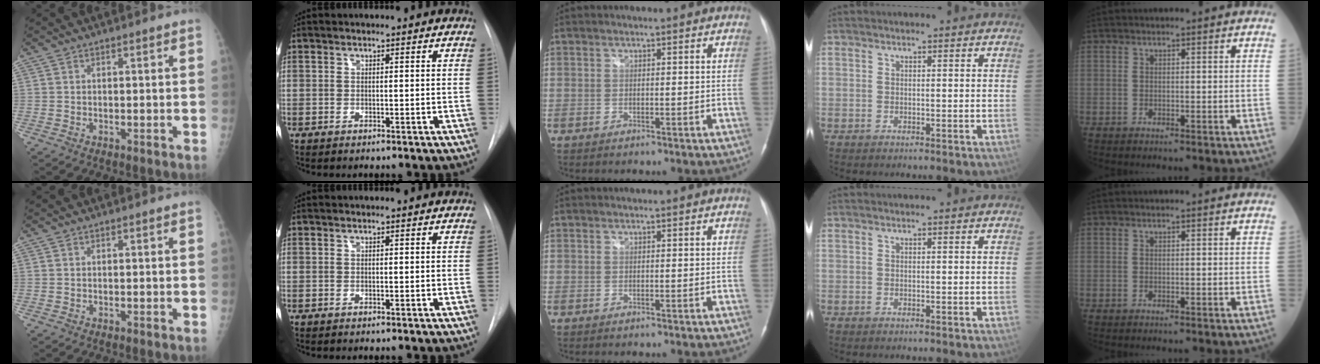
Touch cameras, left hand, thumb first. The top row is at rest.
{}